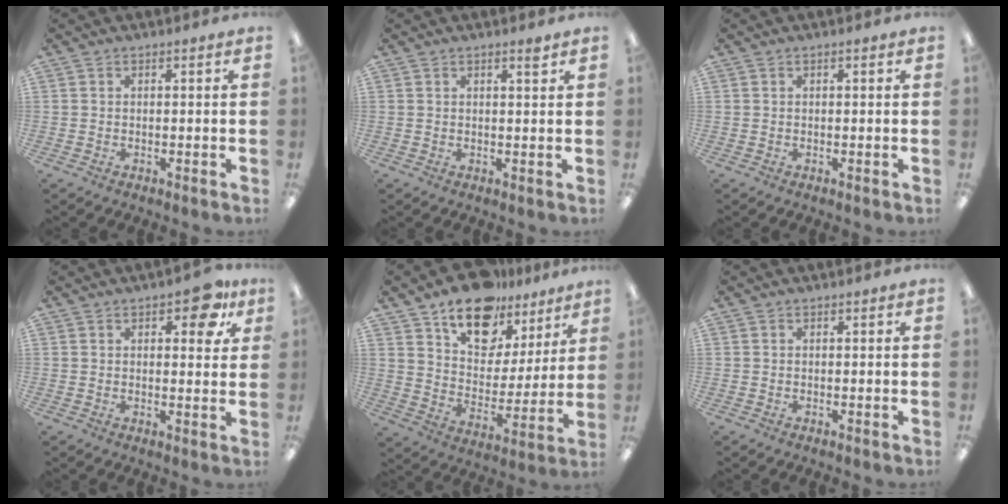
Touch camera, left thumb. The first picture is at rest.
{"total": 1.6, "force": [1.2, 0.1, 1.0], "torque": [-0.007, -0.008, 0.018]}
{"total": 0.0}
{"total": 8.1, "force": [4.2, 3.9, 5.8], "torque": [-0.066, -0.014, 0.066]}
{"total": 16.2, "force": [12.0, 9.0, 6.2], "torque": [-0.101, -0.079, 0.216]}
{"total": 0.0}